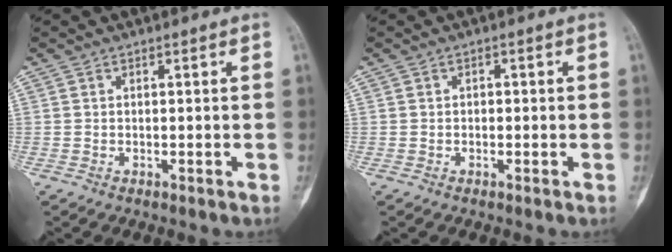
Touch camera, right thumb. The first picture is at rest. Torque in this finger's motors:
{"motor_torque": [-0.45, -0.31, -0.20, 0.26, 0.06]}